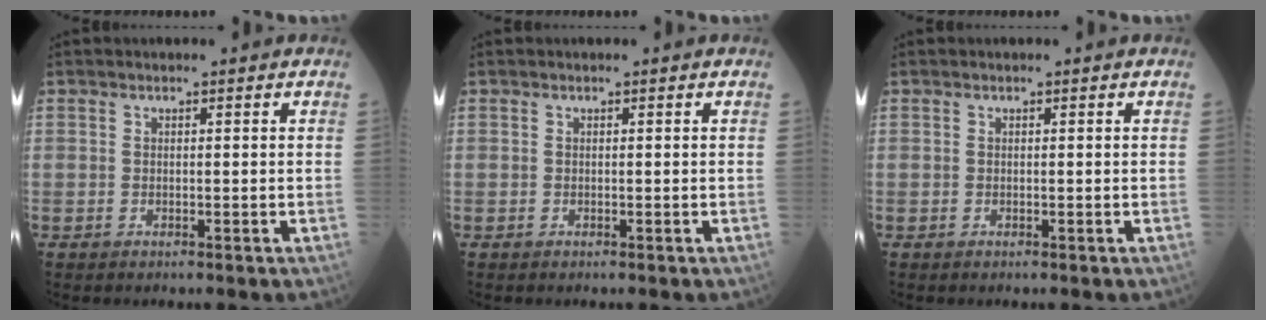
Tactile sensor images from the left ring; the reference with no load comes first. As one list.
[{"total": 0.0}, {"total": 0.0}]